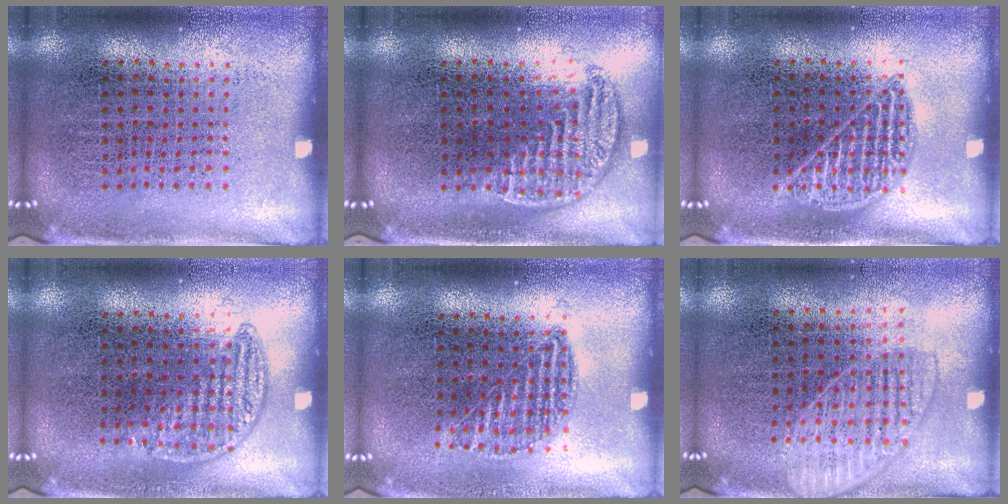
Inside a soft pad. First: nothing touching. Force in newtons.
{"total": 1.2, "press": 1.0, "slide": 0.6}
{"total": 0.9, "press": 0.9, "slide": 0.1}
{"total": 0.8, "press": 0.6, "slide": 0.5}
{"total": 0.9, "press": 0.9, "slide": 0.4}
{"total": 1.3, "press": 1.2, "slide": 0.6}